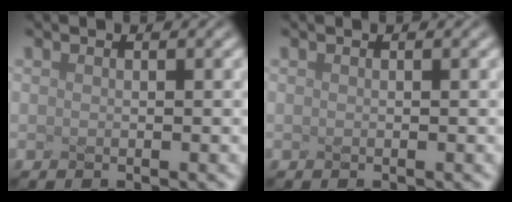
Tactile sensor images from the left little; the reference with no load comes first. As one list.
[{"total": 0.0}]